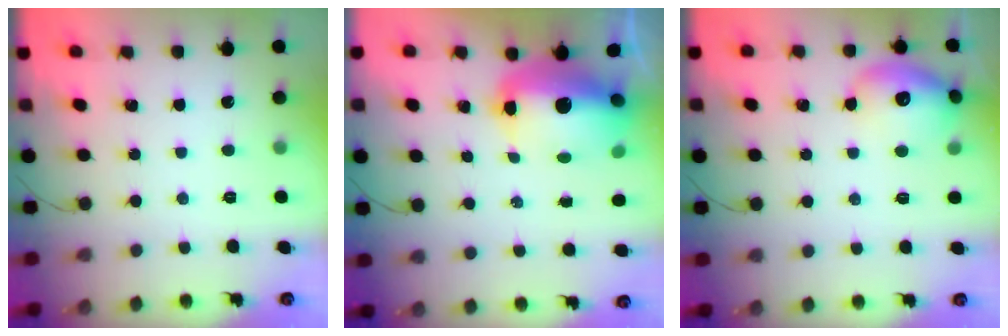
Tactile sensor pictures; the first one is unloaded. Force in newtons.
{"total": 20.6, "press": 16.5, "slide": 12.3}
{"total": 15.6, "press": 15.5, "slide": 1.5}